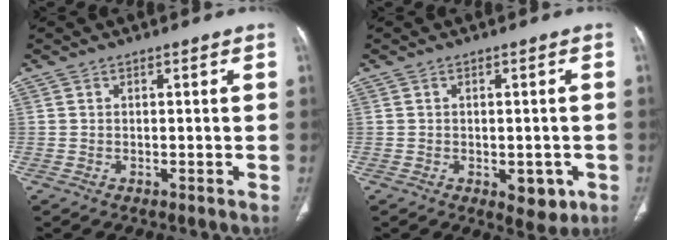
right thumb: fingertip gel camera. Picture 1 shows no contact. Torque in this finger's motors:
{"motor_torque": [0.76, 0.94, -0.19, 0.05, 0.21]}